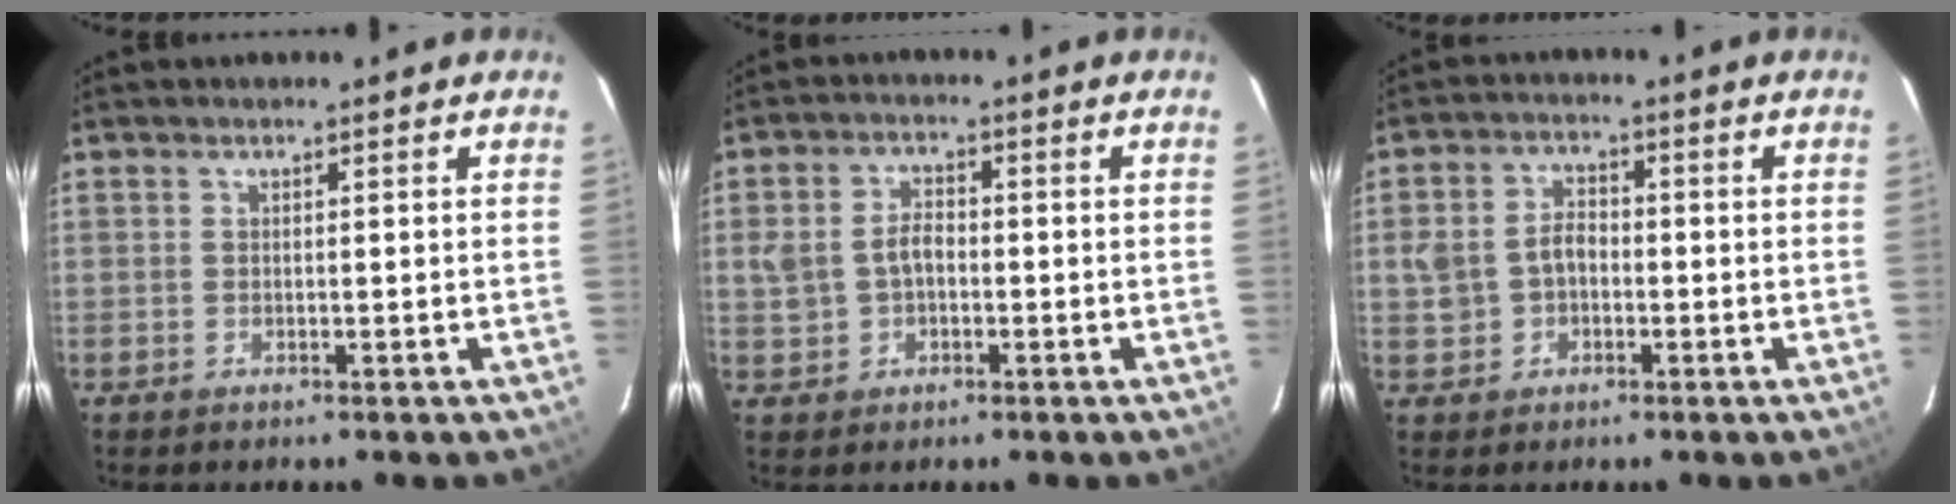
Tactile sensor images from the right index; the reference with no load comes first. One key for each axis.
{"total": 5.5, "fx": -0.5, "fy": 4.0, "fz": 3.7, "tx": -0.081, "ty": 0.012, "tz": -0.001}
{"total": 6.0, "fx": -0.7, "fy": 4.8, "fz": 3.5, "tx": -0.079, "ty": 0.016, "tz": -0.005}